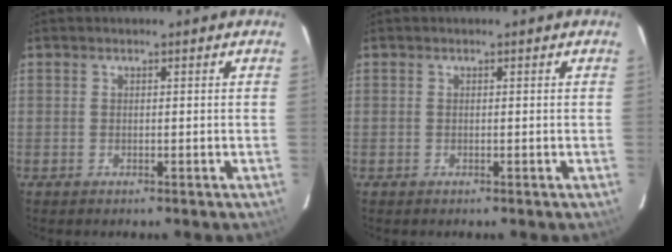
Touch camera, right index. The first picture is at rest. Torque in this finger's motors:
{"motor_torque": [0.02, 0.01, -0.04, 0.00]}